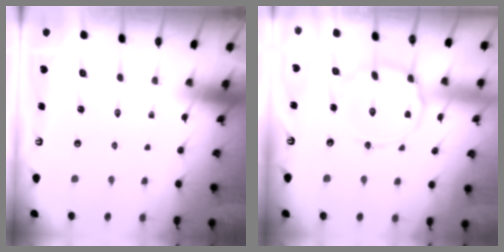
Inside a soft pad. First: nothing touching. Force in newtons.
{"total": 12.4, "press": 12.4, "slide": 0.9}